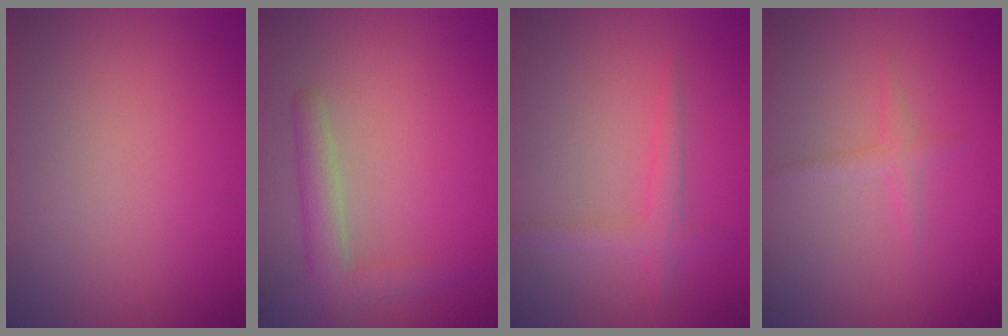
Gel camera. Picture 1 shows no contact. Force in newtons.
{"total": 3.0, "press": 3.0, "slide": 0.1}
{"total": 2.1, "press": 2.1, "slide": 0.0}
{"total": 1.2, "press": 1.2, "slide": 0.0}